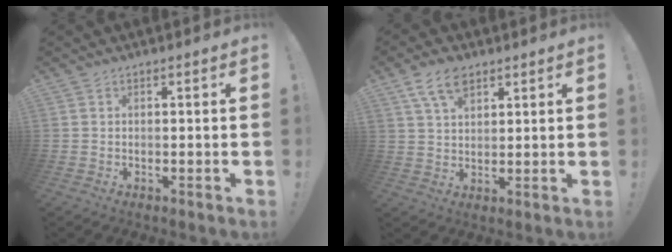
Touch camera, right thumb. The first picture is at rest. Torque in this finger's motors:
{"motor_torque": [0.27, 2.21, 0.02, 0.30, 0.04]}